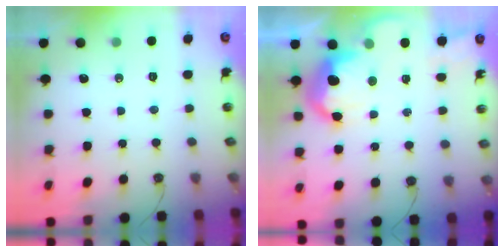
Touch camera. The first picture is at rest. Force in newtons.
{"total": 10.1, "press": 10.0, "slide": 0.9}